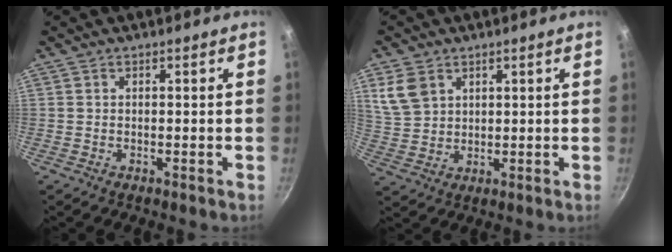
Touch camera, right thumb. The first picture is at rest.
{"total": 7.1, "force": [3.2, 5.3, 3.5], "torque": [-0.053, -0.010, 0.074]}